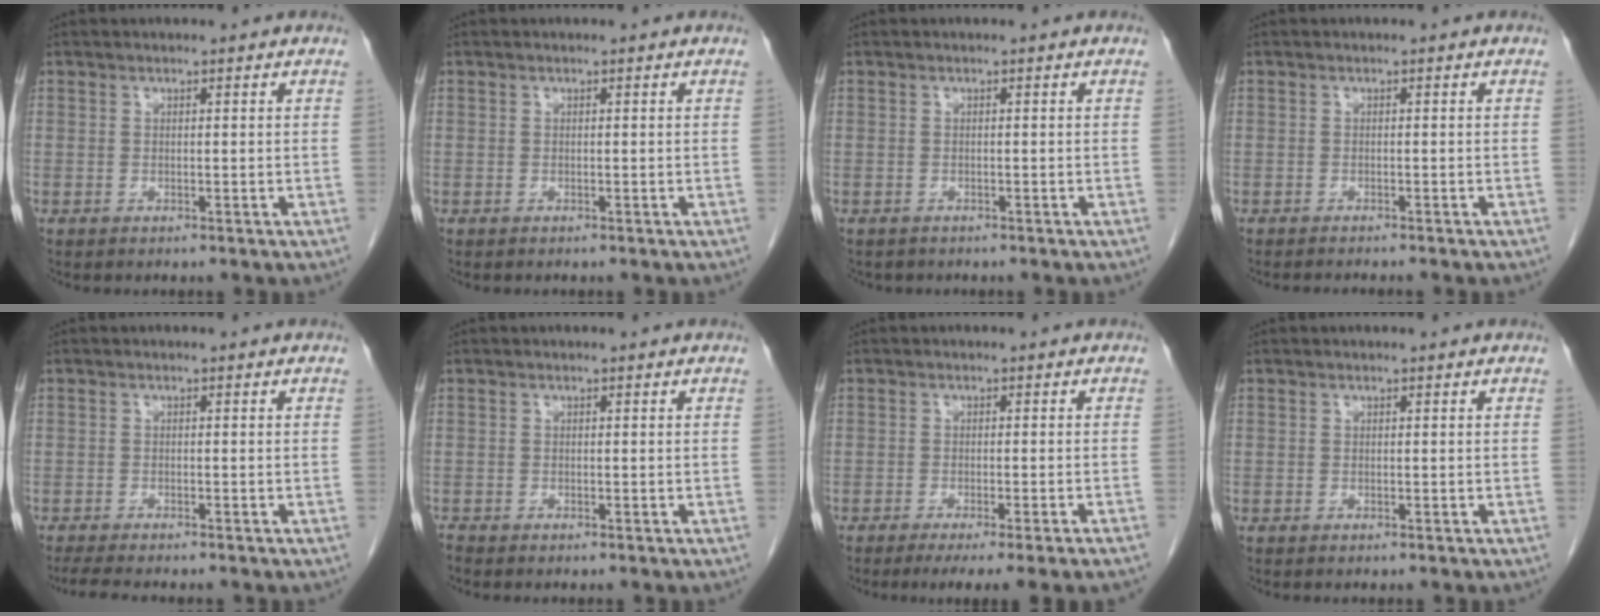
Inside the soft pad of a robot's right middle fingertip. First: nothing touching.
{"total": 0.0}
{"total": 1.3, "force": [-1.1, 0.7, 0.2], "torque": [-0.014, -0.001, -0.015]}
{"total": 3.9, "force": [-3.5, 0.2, 1.7], "torque": [-0.018, -0.003, -0.043]}
{"total": 5.1, "force": [-4.4, 0.4, 2.6], "torque": [-0.043, -0.016, -0.068]}
{"total": 0.5, "force": [-0.5, 0.0, 0.0], "torque": [-0.006, -0.003, -0.011]}
{"total": 9.0, "force": [-7.2, -1.0, 5.3], "torque": [-0.046, -0.017, -0.100]}
{"total": 0.0}